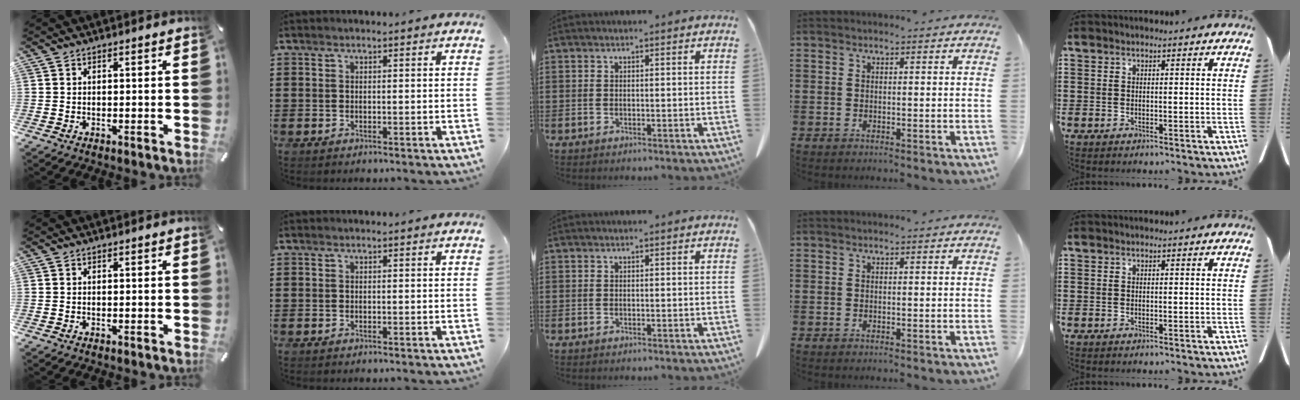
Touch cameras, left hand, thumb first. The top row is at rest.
{}